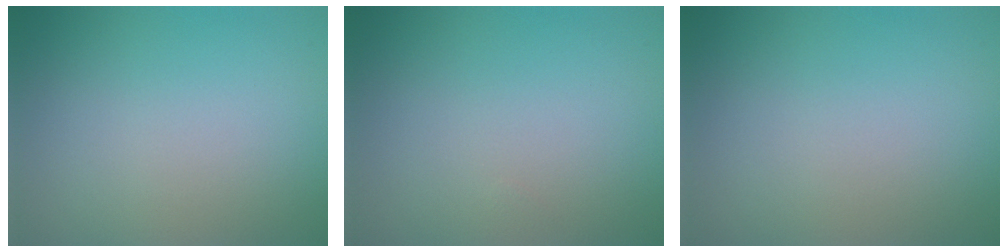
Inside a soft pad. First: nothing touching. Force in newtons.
{"total": 0.0}
{"total": 0.0}